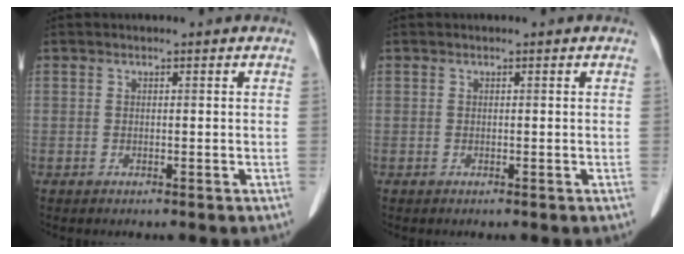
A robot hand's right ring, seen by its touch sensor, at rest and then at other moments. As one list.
[{"total": 0.0}]